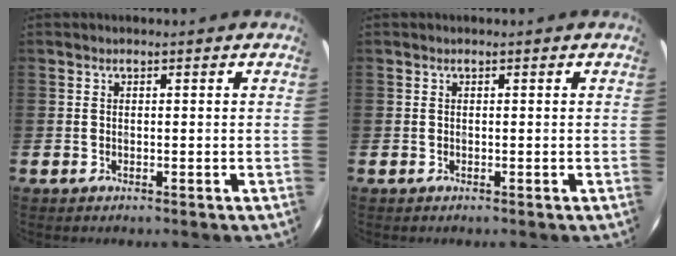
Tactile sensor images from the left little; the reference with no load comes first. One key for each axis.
{"total": 0.0}